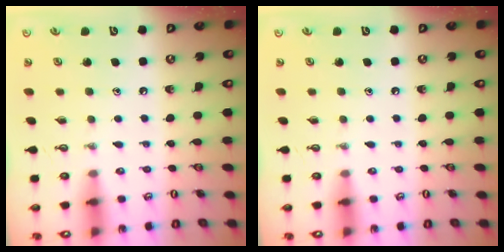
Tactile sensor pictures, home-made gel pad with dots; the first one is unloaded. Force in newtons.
{"total": 0.0}